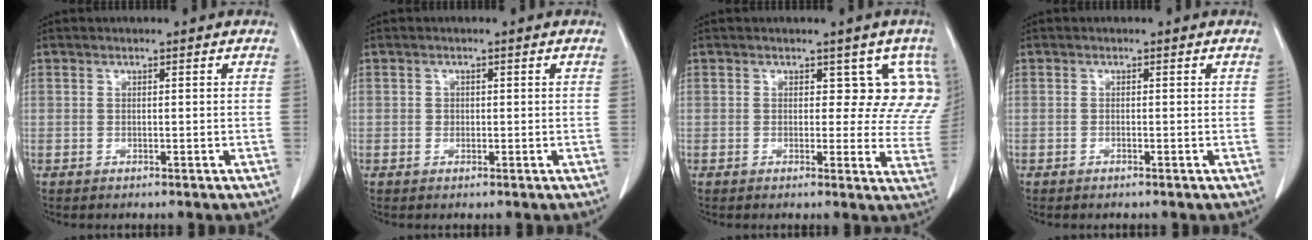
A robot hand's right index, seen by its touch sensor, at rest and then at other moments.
{"total": 0.9, "force": [0.1, 0.9, 0.3], "torque": [-0.002, 0.002, 0.000]}
{"total": 7.3, "force": [3.9, 4.5, 4.3], "torque": [-0.016, -0.004, 0.023]}
{"total": 0.0}